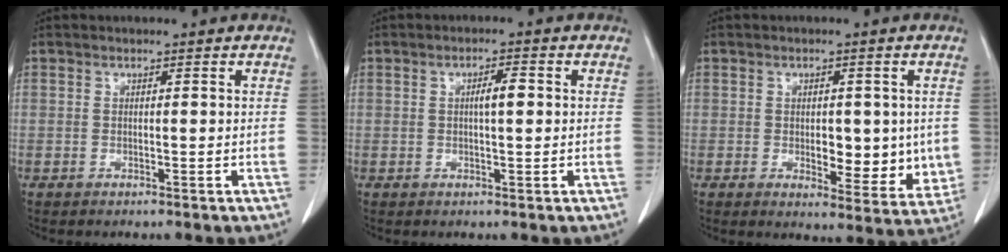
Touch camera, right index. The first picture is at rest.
{"total": 2.8, "force": [0.3, 0.5, 2.7], "torque": [-0.048, 0.002, 0.005]}
{"total": 9.1, "force": [-0.6, 4.3, 7.9], "torque": [-0.090, -0.012, 0.003]}